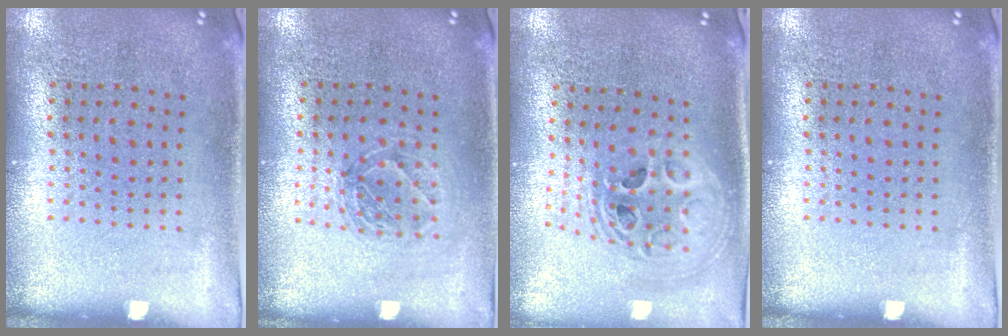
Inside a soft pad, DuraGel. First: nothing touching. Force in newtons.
{"total": 1.2, "press": 1.0, "slide": 0.5}
{"total": 2.4, "press": 1.9, "slide": 1.4}
{"total": 0.0}